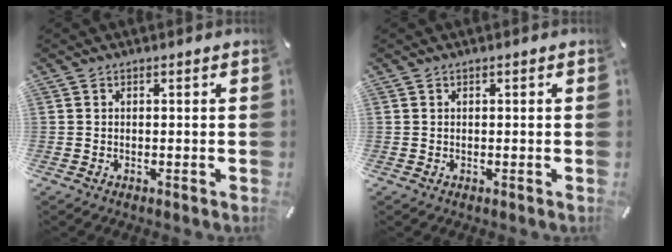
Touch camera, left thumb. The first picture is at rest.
{"total": 0.0}